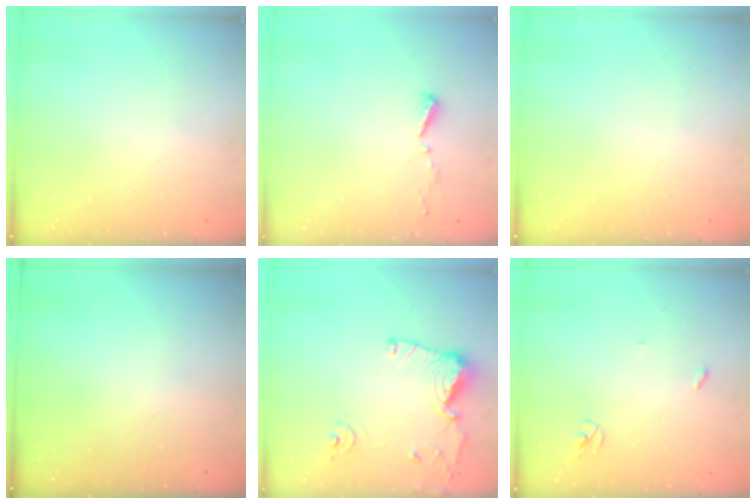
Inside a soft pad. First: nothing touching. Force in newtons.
{"total": 4.0, "press": 4.0, "slide": 0.4}
{"total": 0.0}
{"total": 0.0}
{"total": 13.4, "press": 13.4, "slide": 1.5}
{"total": 2.6, "press": 2.6, "slide": 0.2}